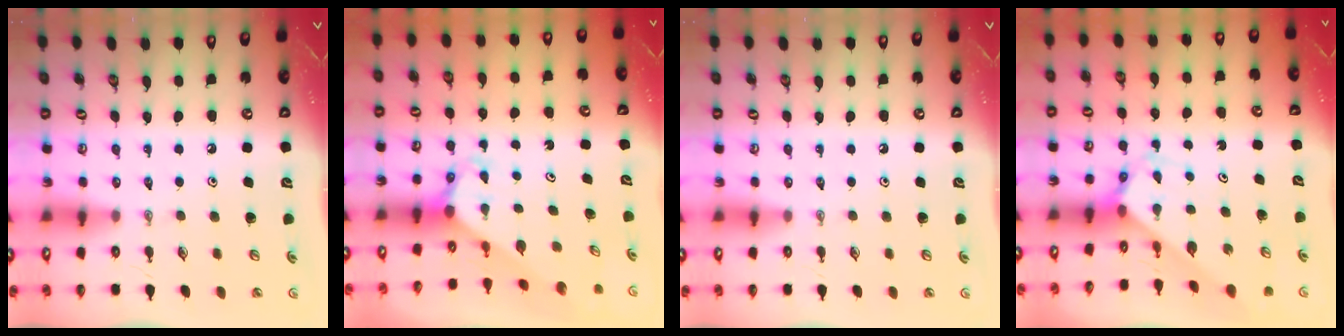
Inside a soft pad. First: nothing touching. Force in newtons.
{"total": 3.2, "press": 3.2, "slide": 0.2}
{"total": 0.0}
{"total": 2.7, "press": 2.7, "slide": 0.2}